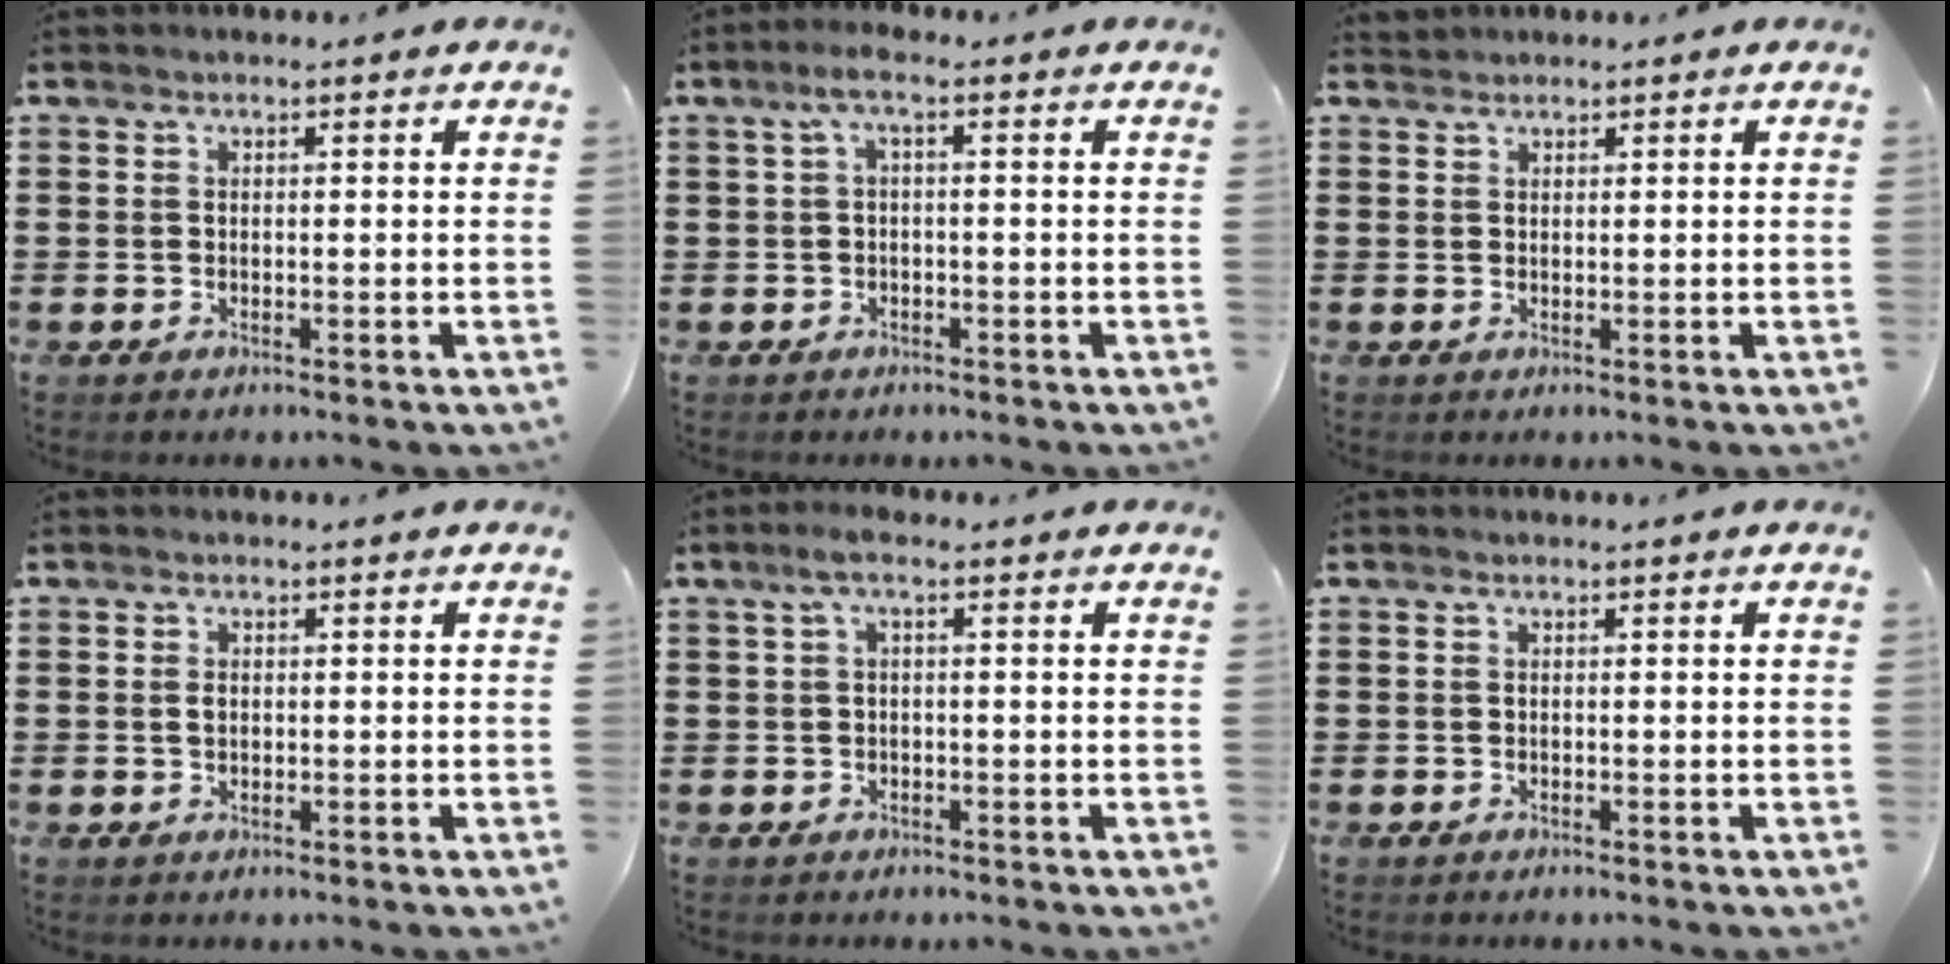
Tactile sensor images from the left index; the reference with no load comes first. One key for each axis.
{"total": 2.2, "fx": -0.5, "fy": 0.3, "fz": 2.2, "tx": -0.049, "ty": 0.002, "tz": -0.014}
{"total": 1.0, "fx": 0.9, "fy": 0.2, "fz": -0.2, "tx": 0.001, "ty": 0.001, "tz": 0.019}
{"total": 1.0, "fx": 0.1, "fy": 0.7, "fz": 0.7, "tx": -0.018, "ty": 0.003, "tz": 0.000}
{"total": 2.1, "fx": -0.2, "fy": 0.4, "fz": 2.0, "tx": -0.045, "ty": 0.001, "tz": -0.008}
{"total": 0.0}